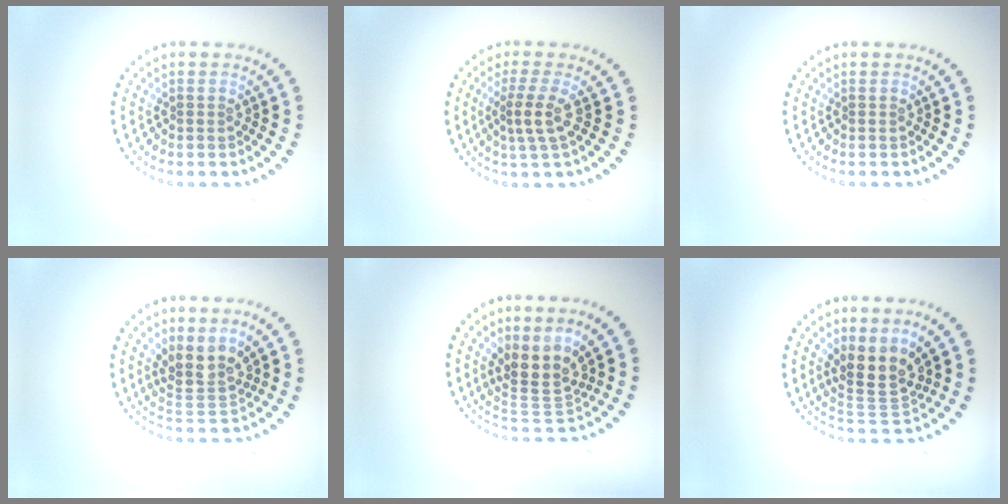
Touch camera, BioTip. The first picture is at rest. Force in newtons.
{"total": 2.4, "press": 1.9, "slide": 1.5}
{"total": 0.0}
{"total": 3.3, "press": 2.5, "slide": 2.1}
{"total": 3.6, "press": 2.7, "slide": 2.4}
{"total": 3.9, "press": 3.0, "slide": 2.4}